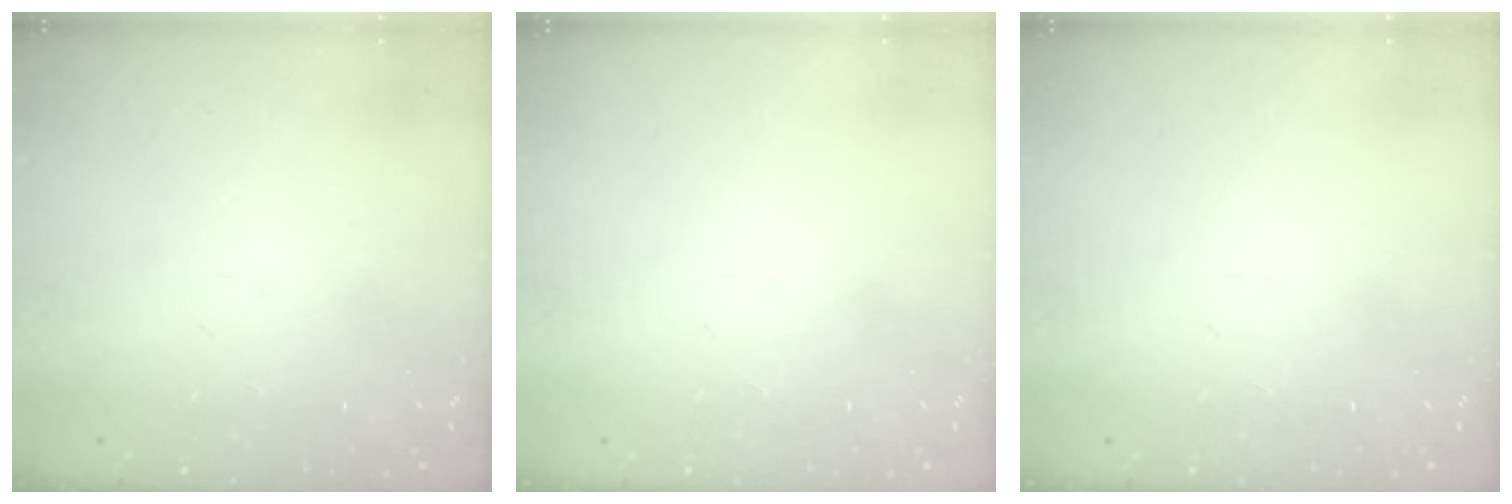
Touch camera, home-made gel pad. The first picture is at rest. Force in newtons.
{"total": 0.0}
{"total": 0.0}